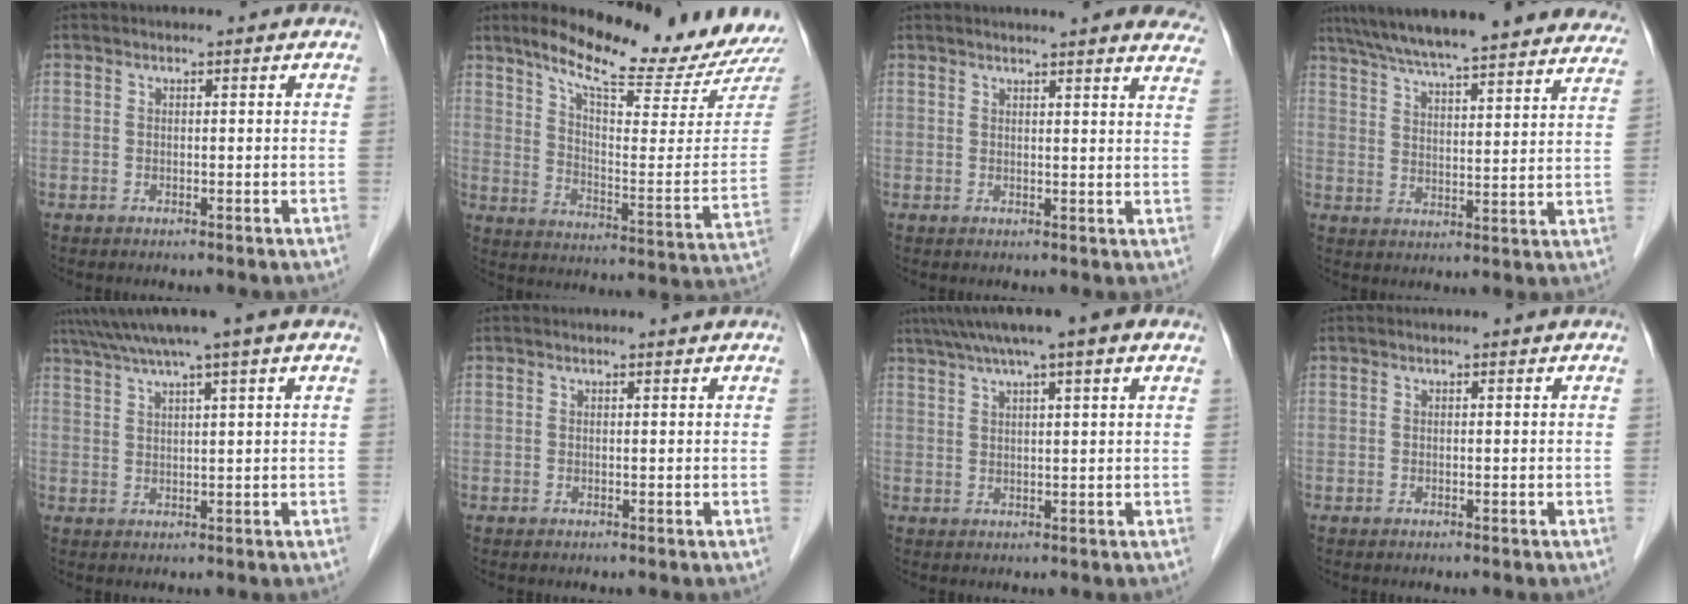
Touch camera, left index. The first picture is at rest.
{"total": 18.9, "force": [17.1, 0.4, 8.1], "torque": [-0.129, -0.067, 0.237]}
{"total": 16.6, "force": [15.3, 1.6, 6.2], "torque": [-0.068, -0.022, 0.163]}
{"total": 30.1, "force": [26.5, 4.3, 13.6], "torque": [-0.222, -0.013, 0.338]}
{"total": 8.5, "force": [6.2, -0.8, 5.7], "torque": [-0.099, 0.037, 0.096]}
{"total": 0.6, "force": [0.6, 0.0, 0.2], "torque": [-0.010, 0.001, 0.008]}
{"total": 10.6, "force": [7.2, 1.0, 7.7], "torque": [-0.125, 0.043, 0.107]}
{"total": 0.0}